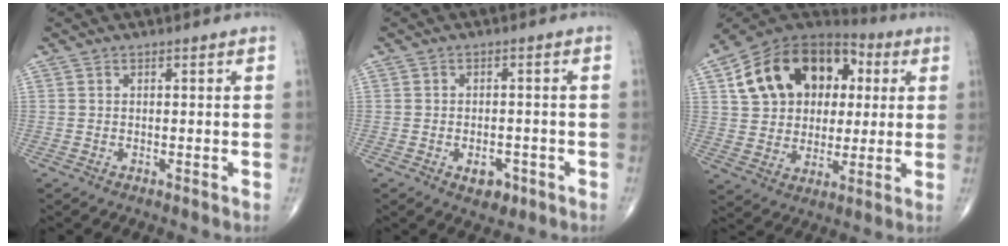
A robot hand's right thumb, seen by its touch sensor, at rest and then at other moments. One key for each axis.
{"total": 4.1, "fx": -1.8, "fy": 2.5, "fz": 2.7, "tx": -0.027, "ty": 0.009, "tz": -0.022}
{"total": 20.9, "fx": 5.5, "fy": 15.4, "fz": 13.0, "tx": -0.186, "ty": 0.023, "tz": 0.093}